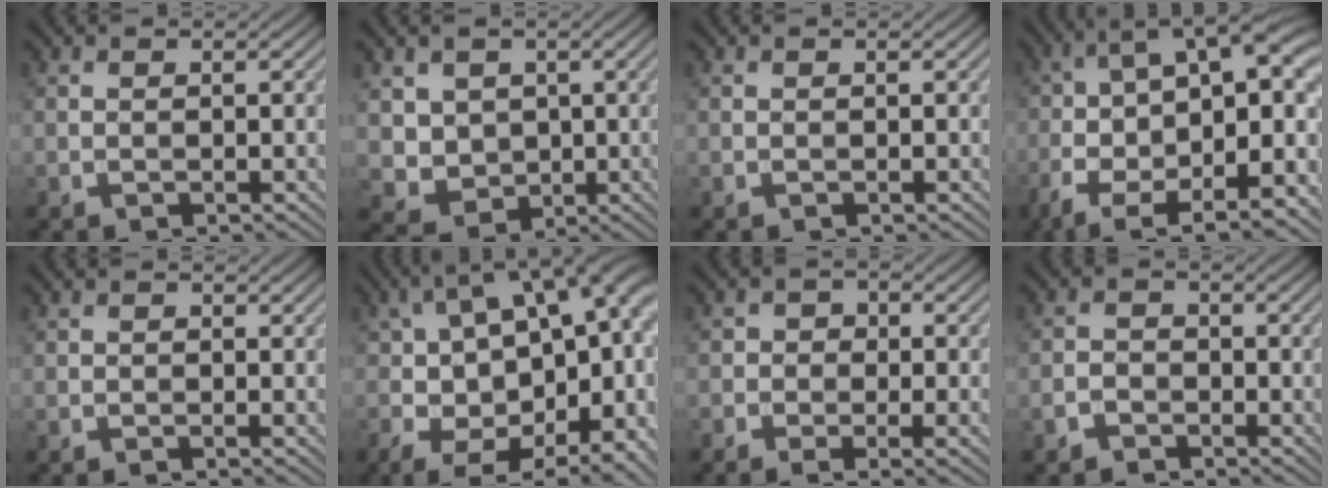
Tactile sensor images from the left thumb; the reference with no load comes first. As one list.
[{"total": 4.5, "force": [1.1, 4.1, 1.5], "torque": [-0.049, -0.014, 0.018]}, {"total": 0.0}, {"total": 15.4, "force": [-2.0, 8.2, 12.9], "torque": [-0.233, 0.000, -0.027]}, {"total": 0.5, "force": [-0.2, 0.2, 0.4], "torque": [-0.005, -0.002, -0.004]}, {"total": 20.1, "force": [-1.1, 11.7, 16.3], "torque": [-0.250, -0.031, 0.038]}, {"total": 5.9, "force": [-2.5, 3.8, 3.8], "torque": [-0.042, -0.003, -0.039]}, {"total": 2.1, "force": [-1.4, 1.3, 0.6], "torque": [-0.009, 0.003, -0.034]}]